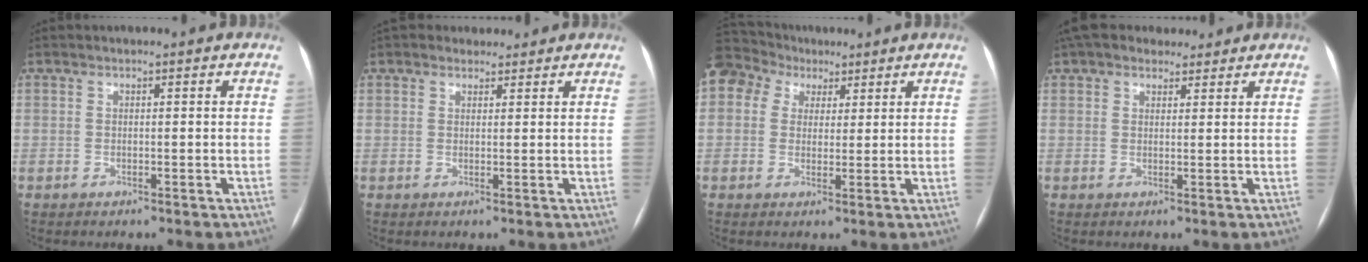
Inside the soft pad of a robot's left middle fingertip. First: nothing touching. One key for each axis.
{"total": 2.4, "fx": 2.0, "fy": 1.3, "fz": -0.1, "tx": 0.007, "ty": 0.014, "tz": 0.027}
{"total": 13.6, "fx": 7.4, "fy": 10.2, "fz": 5.1, "tx": -0.153, "ty": 0.077, "tz": 0.138}
{"total": 7.5, "fx": 6.2, "fy": 3.6, "fz": 2.1, "tx": -0.027, "ty": 0.037, "tz": 0.095}